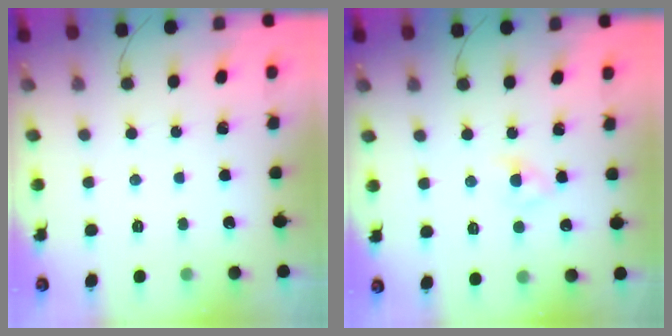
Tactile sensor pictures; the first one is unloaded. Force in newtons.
{"total": 1.9, "press": 1.7, "slide": 0.8}